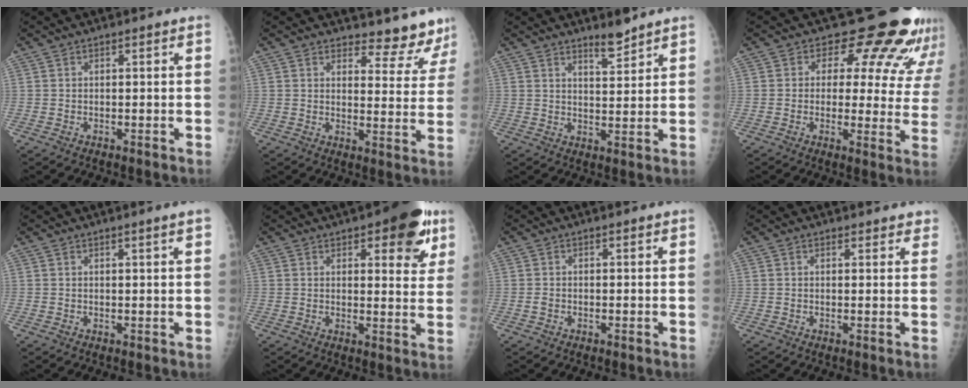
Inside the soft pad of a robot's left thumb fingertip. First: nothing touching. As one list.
[{"total": 9.4, "force": [9.1, 2.3, 0.9], "torque": [0.025, -0.088, 0.095]}, {"total": 4.5, "force": [3.9, 0.7, 2.2], "torque": [-0.027, -0.037, 0.063]}, {"total": 16.8, "force": [13.4, 7.6, 6.7], "torque": [-0.019, -0.080, 0.132]}, {"total": 2.5, "force": [1.6, -0.3, 1.9], "torque": [-0.025, -0.002, 0.024]}, {"total": 12.3, "force": [6.6, 4.6, 9.2], "torque": [-0.075, -0.026, 0.080]}, {"total": 0.9, "force": [0.2, 0.6, 0.7], "torque": [-0.010, 0.003, 0.005]}, {"total": 2.9, "force": [2.5, 1.1, 0.9], "torque": [0.014, -0.006, 0.023]}]